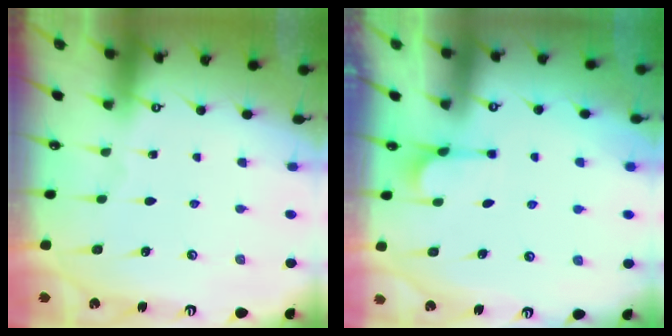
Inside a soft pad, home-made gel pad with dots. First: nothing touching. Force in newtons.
{"total": 3.8, "press": 3.6, "slide": 1.0}